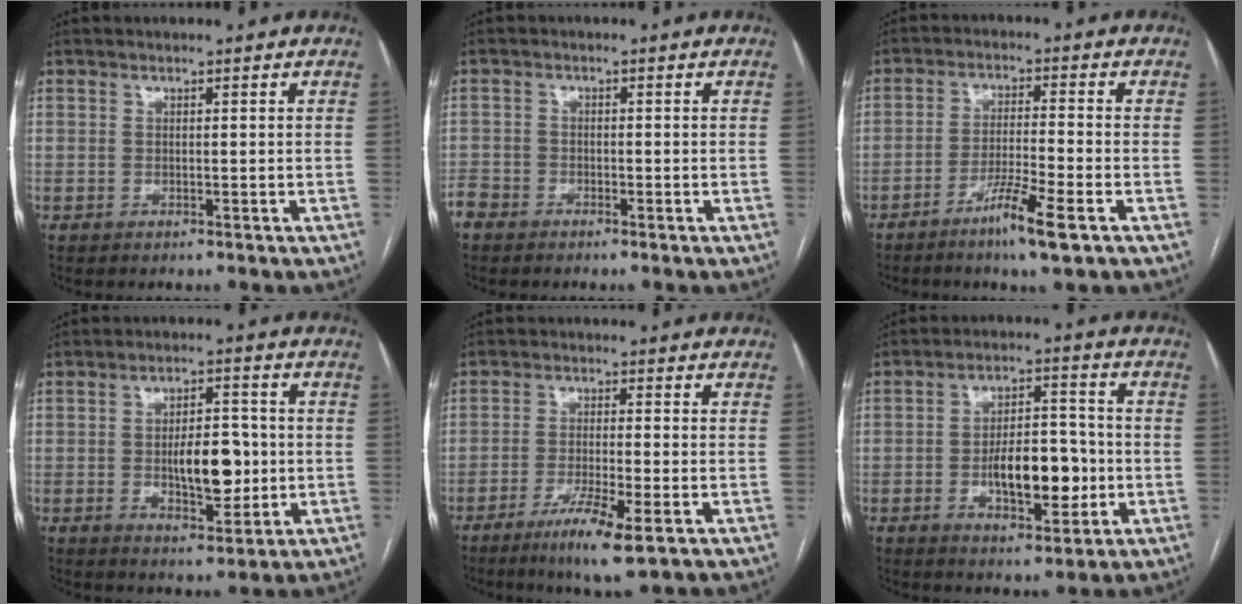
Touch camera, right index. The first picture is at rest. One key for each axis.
{"total": 3.1, "fx": -2.5, "fy": 1.8, "fz": 0.2, "tx": -0.006, "ty": 0.001, "tz": -0.054}
{"total": 7.3, "fx": -4.2, "fy": -0.1, "fz": 6.0, "tx": -0.110, "ty": -0.012, "tz": -0.075}
{"total": 8.7, "fx": -0.8, "fy": 3.6, "fz": 7.8, "tx": -0.126, "ty": 0.006, "tz": -0.007}
{"total": 7.7, "fx": -4.1, "fy": 0.2, "fz": 6.5, "tx": -0.121, "ty": -0.018, "tz": -0.070}
{"total": 10.8, "fx": -2.2, "fy": 4.5, "fz": 9.5, "tx": -0.157, "ty": 0.014, "tz": -0.031}